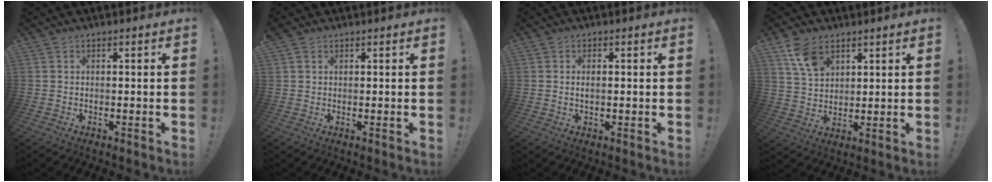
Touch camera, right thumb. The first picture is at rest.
{"total": 1.1, "force": [0.7, 0.6, 0.5], "torque": [-0.002, -0.002, 0.012]}
{"total": 1.3, "force": [0.0, 0.7, 1.1], "torque": [-0.021, 0.003, -0.001]}
{"total": 9.3, "force": [5.6, 5.8, 4.7], "torque": [-0.078, -0.024, 0.109]}